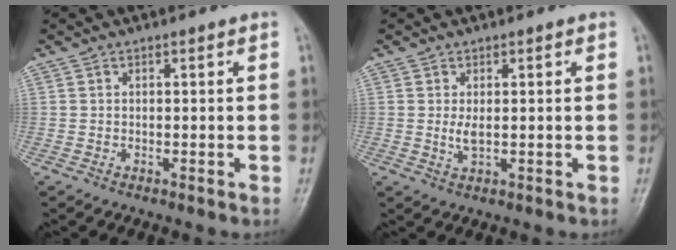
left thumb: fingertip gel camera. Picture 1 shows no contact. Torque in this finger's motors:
{"motor_torque": [0.03, 0.11, 0.04, -0.01, 0.01]}